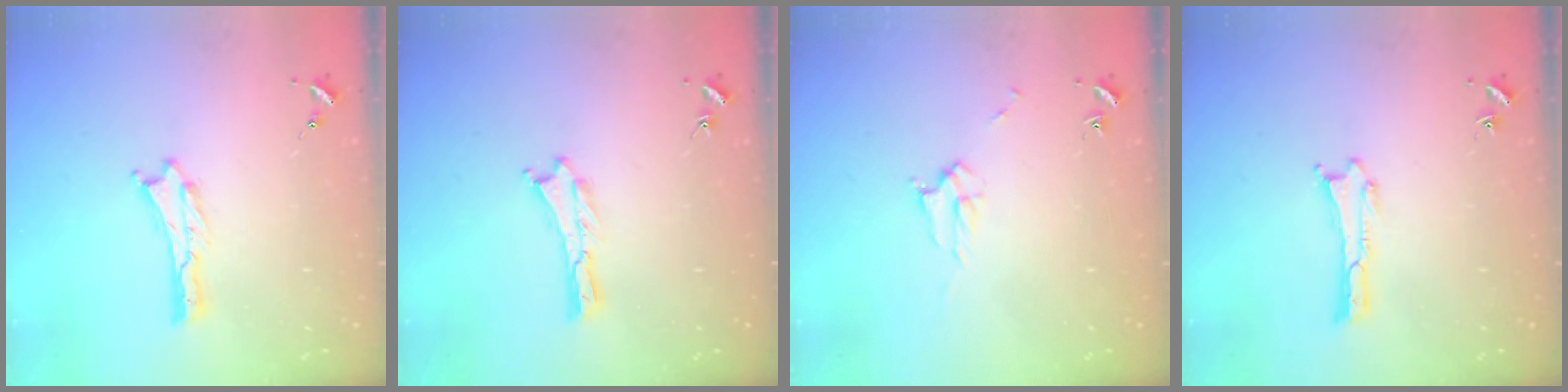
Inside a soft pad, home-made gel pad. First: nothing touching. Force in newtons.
{"total": 0.0}
{"total": 2.3, "press": 2.3, "slide": 0.3}
{"total": 0.0}